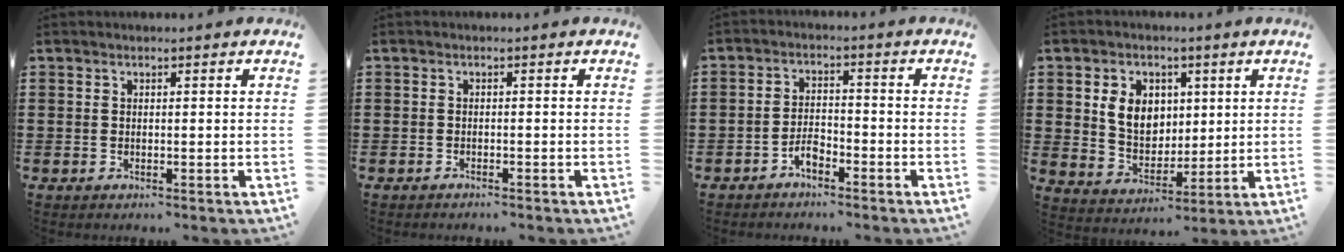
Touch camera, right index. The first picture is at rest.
{"total": 0.7, "force": [-0.7, 0.1, -0.1], "torque": [-0.002, 0.002, -0.014]}
{"total": 3.1, "force": [-2.3, 1.0, 1.7], "torque": [-0.044, 0.002, -0.048]}
{"total": 7.2, "force": [1.8, 5.8, 3.9], "torque": [-0.081, 0.012, 0.030]}